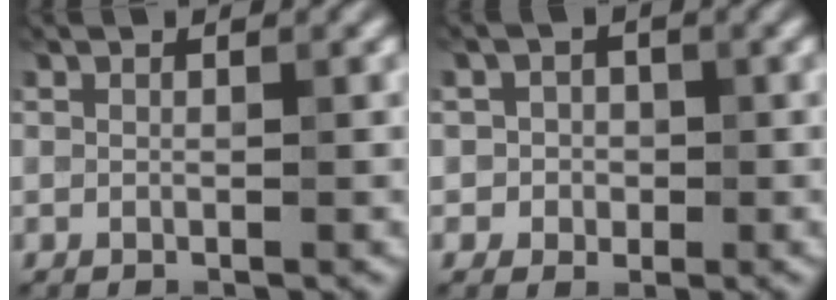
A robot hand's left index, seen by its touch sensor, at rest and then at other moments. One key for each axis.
{"total": 2.0, "fx": -0.1, "fy": 2.0, "fz": 0.4, "tx": 0.014, "ty": -0.004, "tz": -0.012}